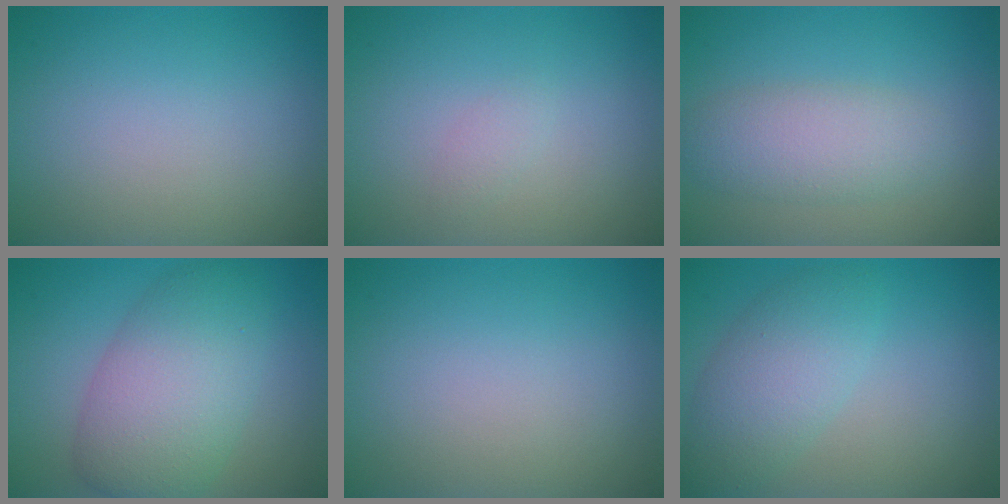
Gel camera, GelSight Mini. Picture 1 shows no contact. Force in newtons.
{"total": 0.7, "press": 0.7, "slide": 0.1}
{"total": 3.8, "press": 3.7, "slide": 0.2}
{"total": 7.5, "press": 7.5, "slide": 0.4}
{"total": 0.0}
{"total": 4.4, "press": 4.3, "slide": 0.2}